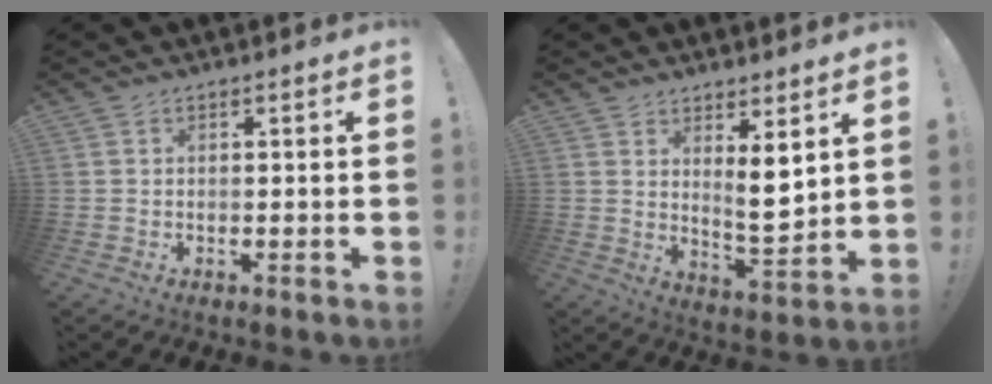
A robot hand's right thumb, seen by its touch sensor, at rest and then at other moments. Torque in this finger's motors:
{"motor_torque": [-0.28, 0.63, 0.04, 0.16, 0.01]}